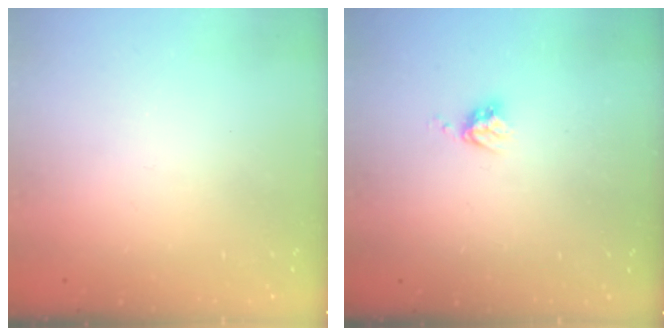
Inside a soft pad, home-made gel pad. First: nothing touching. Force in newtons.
{"total": 4.0, "press": 3.9, "slide": 0.6}